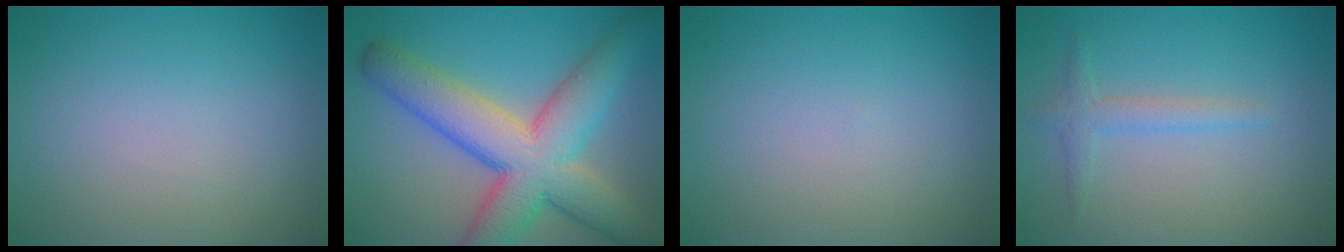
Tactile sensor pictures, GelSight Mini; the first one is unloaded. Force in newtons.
{"total": 10.7, "press": 10.7, "slide": 0.6}
{"total": 0.0}
{"total": 1.8, "press": 1.8, "slide": 0.1}